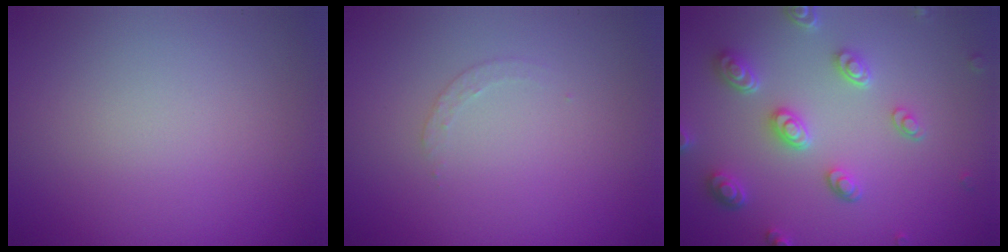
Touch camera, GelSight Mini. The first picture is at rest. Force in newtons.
{"total": 1.1, "press": 1.1, "slide": 0.3}
{"total": 4.6, "press": 3.7, "slide": 2.8}